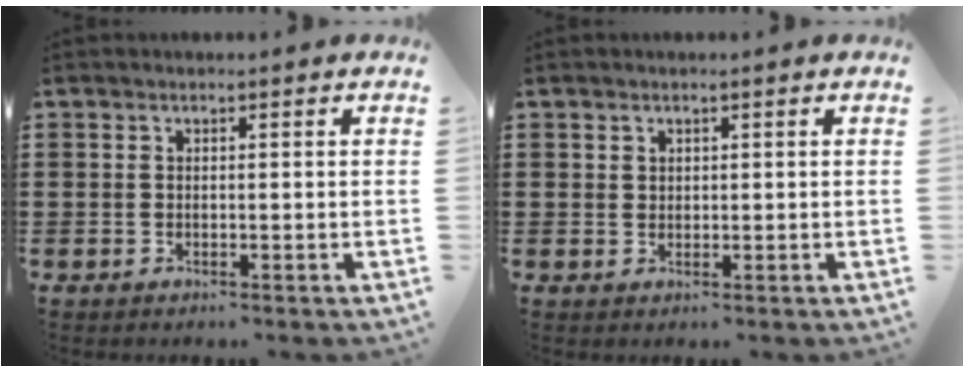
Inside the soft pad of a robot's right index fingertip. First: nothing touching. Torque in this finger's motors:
{"motor_torque": [-0.40, 0.43, -0.06, -0.01]}